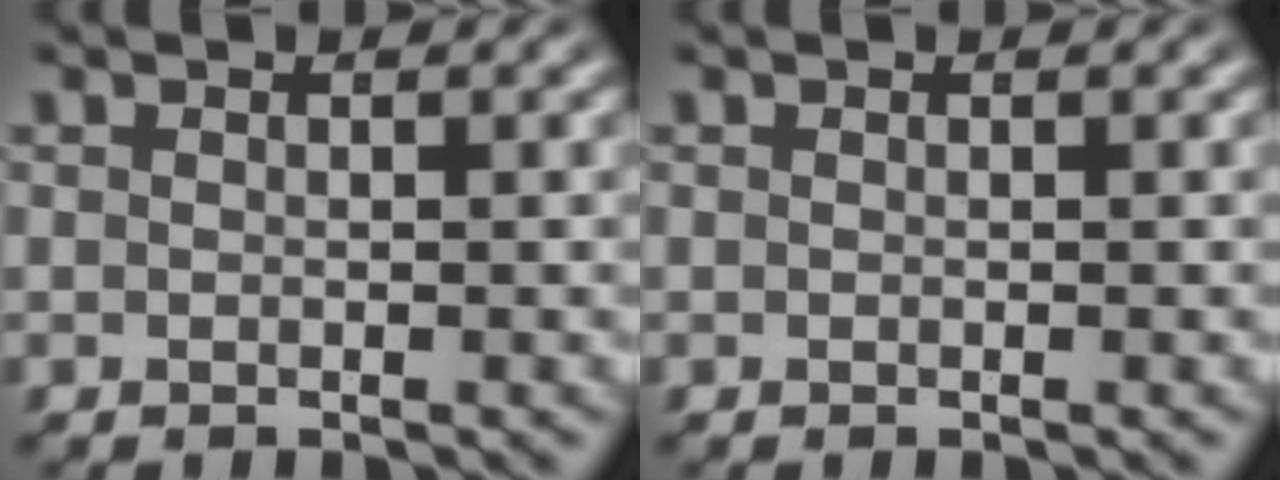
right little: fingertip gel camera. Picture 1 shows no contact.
{"total": 0.0}